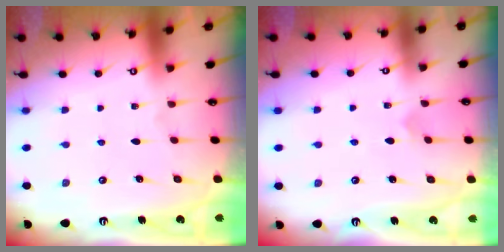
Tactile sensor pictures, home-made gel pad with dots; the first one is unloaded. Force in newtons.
{"total": 4.1, "press": 4.1, "slide": 0.3}